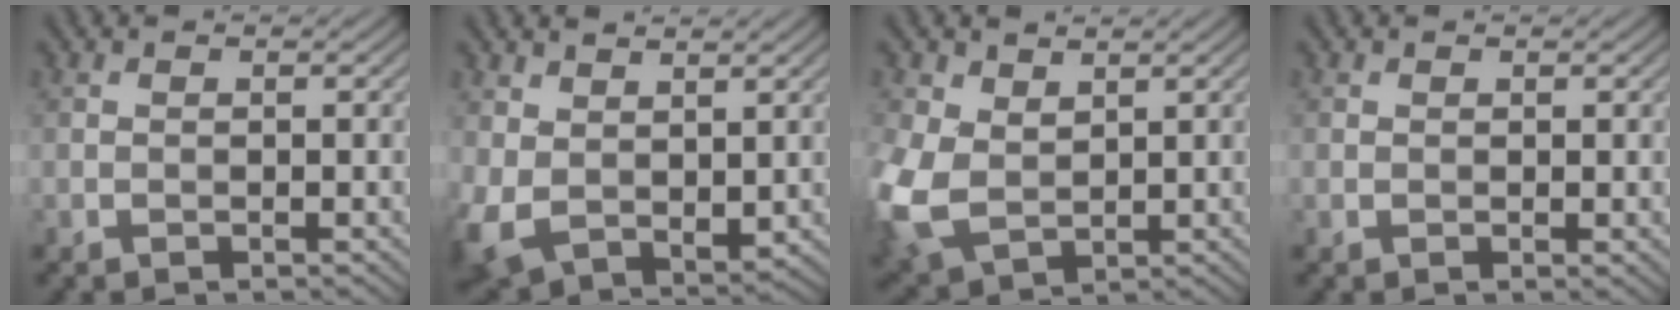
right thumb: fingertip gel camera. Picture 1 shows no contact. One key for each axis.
{"total": 7.0, "fx": 2.0, "fy": 4.8, "fz": 4.7, "tx": -0.144, "ty": -0.022, "tz": 0.058}
{"total": 8.6, "fx": 1.5, "fy": 6.2, "fz": 5.8, "tx": -0.189, "ty": -0.008, "tz": 0.035}
{"total": 0.6, "fx": 0.3, "fy": 0.3, "fz": 0.5, "tx": -0.006, "ty": -0.002, "tz": 0.005}